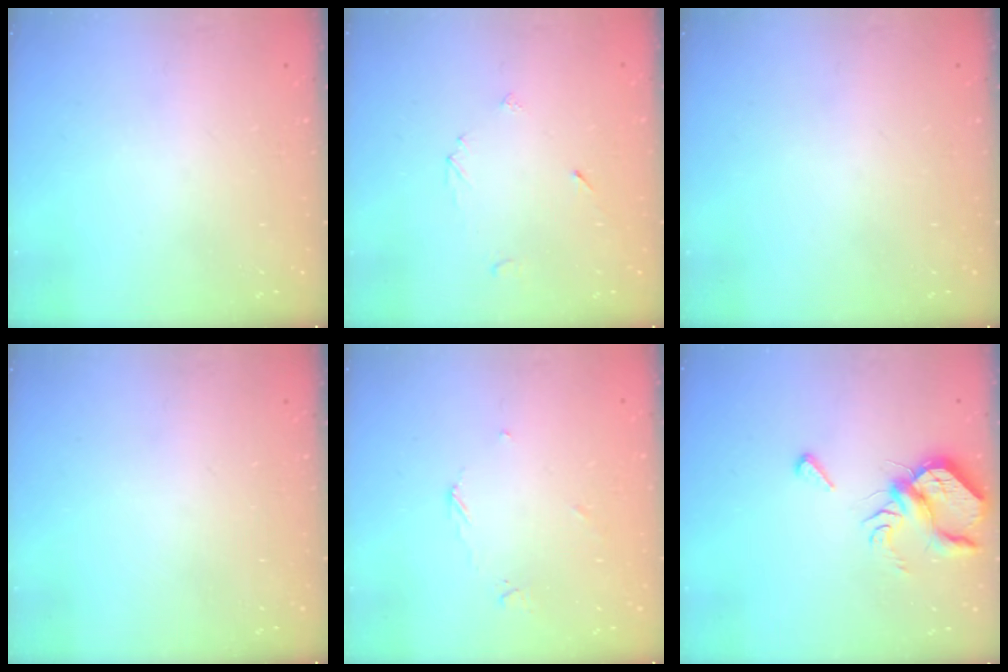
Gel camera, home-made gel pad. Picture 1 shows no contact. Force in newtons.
{"total": 2.3, "press": 2.3, "slide": 0.2}
{"total": 0.0}
{"total": 0.0}
{"total": 3.5, "press": 3.5, "slide": 0.5}
{"total": 6.7, "press": 6.6, "slide": 0.8}